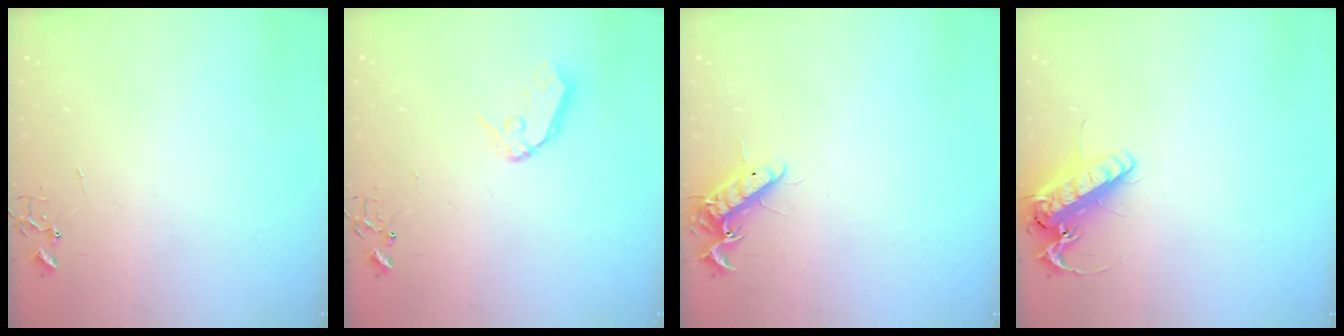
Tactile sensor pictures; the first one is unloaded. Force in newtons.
{"total": 9.2, "press": 9.1, "slide": 0.9}
{"total": 10.7, "press": 10.5, "slide": 1.7}
{"total": 14.6, "press": 14.4, "slide": 2.6}